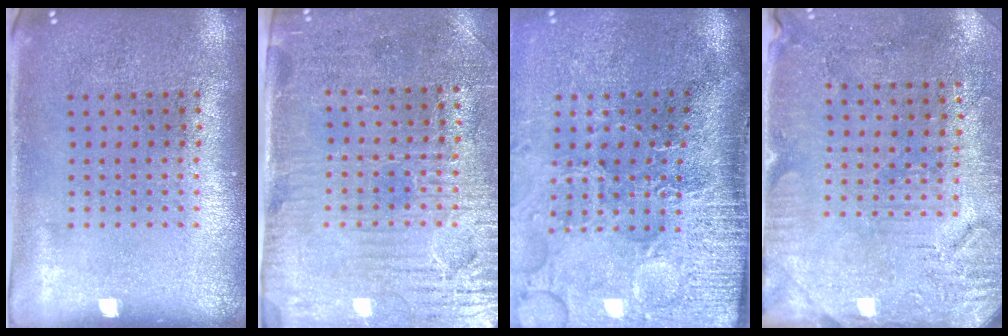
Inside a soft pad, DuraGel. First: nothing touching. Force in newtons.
{"total": 3.5, "press": 3.2, "slide": 1.6}
{"total": 5.0, "press": 4.0, "slide": 2.9}
{"total": 3.1, "press": 2.8, "slide": 1.3}